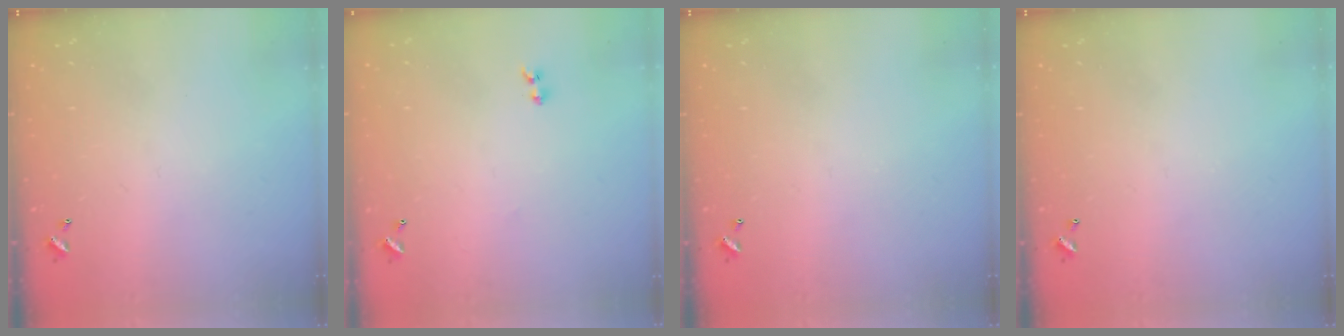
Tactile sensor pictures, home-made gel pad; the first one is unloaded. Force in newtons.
{"total": 2.0, "press": 1.7, "slide": 1.0}
{"total": 0.0}
{"total": 0.0}